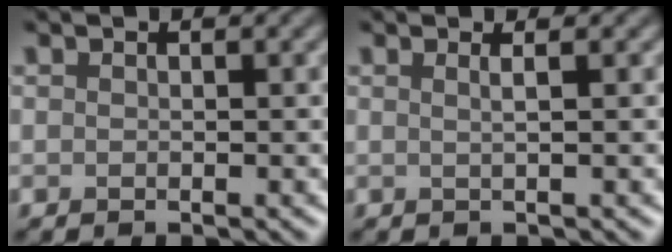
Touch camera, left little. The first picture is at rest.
{"total": 1.6, "force": [0.6, 0.7, 1.3], "torque": [-0.009, -0.001, -0.008]}